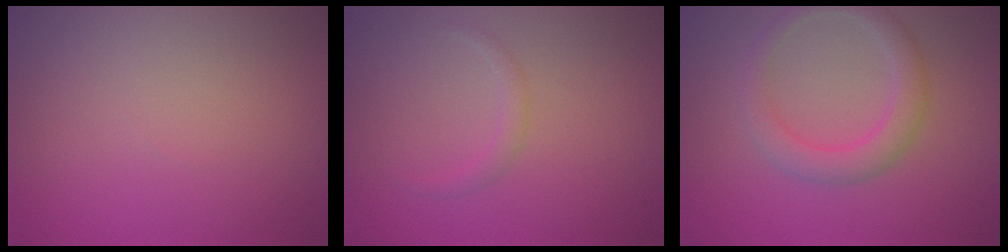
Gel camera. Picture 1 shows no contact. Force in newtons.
{"total": 0.9, "press": 0.9, "slide": 0.1}
{"total": 3.1, "press": 3.1, "slide": 0.1}